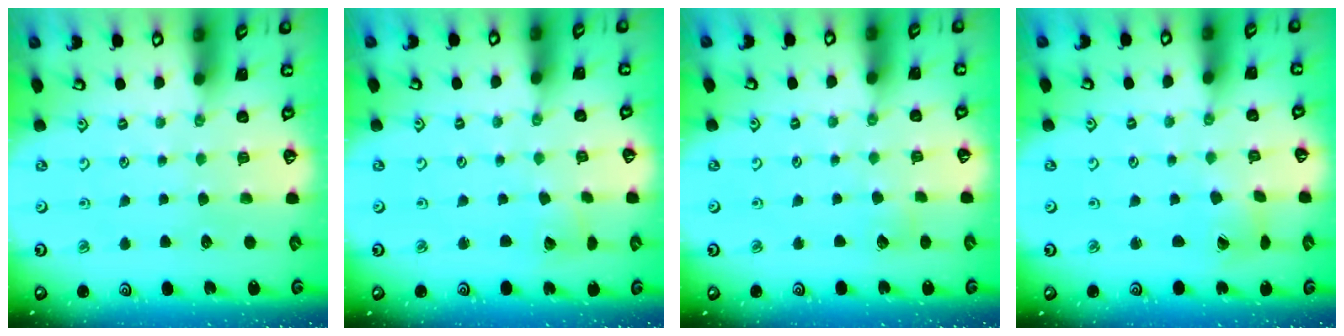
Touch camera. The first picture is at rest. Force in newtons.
{"total": 2.2, "press": 2.2, "slide": 0.3}
{"total": 2.7, "press": 2.7, "slide": 0.4}
{"total": 1.6, "press": 1.6, "slide": 0.3}